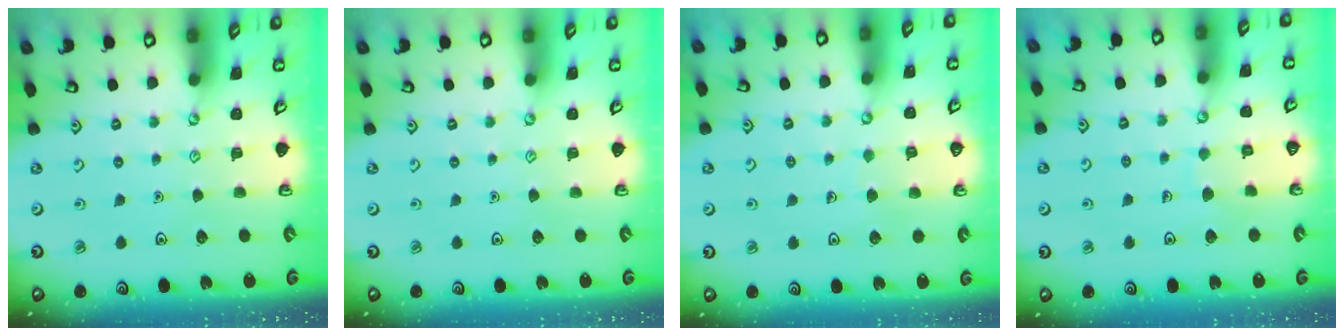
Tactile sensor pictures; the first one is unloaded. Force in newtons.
{"total": 0.0}
{"total": 3.6, "press": 3.6, "slide": 0.1}
{"total": 5.3, "press": 5.3, "slide": 0.4}